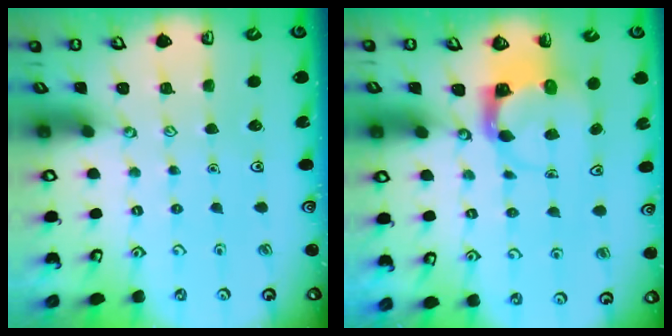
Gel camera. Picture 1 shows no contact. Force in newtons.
{"total": 3.8, "press": 3.8, "slide": 0.3}